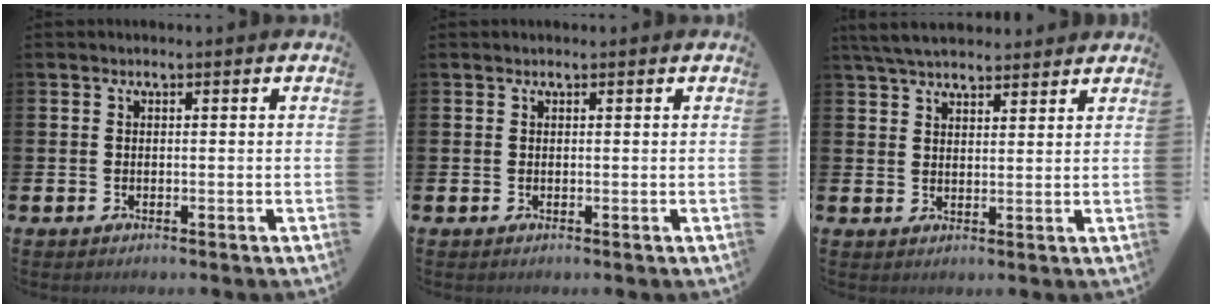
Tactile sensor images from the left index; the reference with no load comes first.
{"total": 0.0}
{"total": 5.2, "force": [4.9, 1.3, 1.4], "torque": [-0.044, -0.010, 0.093]}